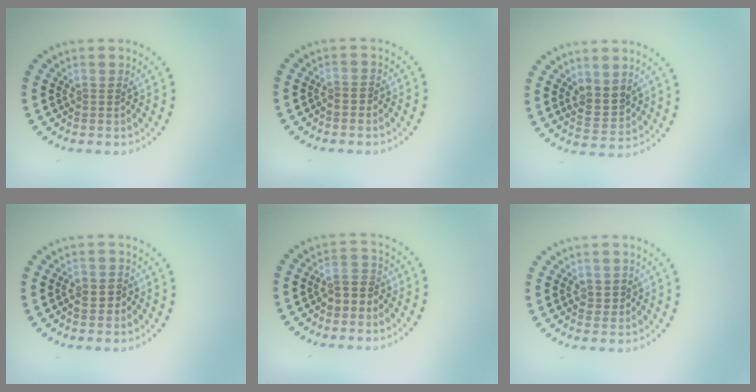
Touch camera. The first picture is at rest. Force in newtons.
{"total": 0.6, "press": 0.5, "slide": 0.4}
{"total": 2.7, "press": 2.5, "slide": 0.8}
{"total": 1.4, "press": 1.4, "slide": 0.4}
{"total": 2.4, "press": 2.2, "slide": 1.0}
{"total": 1.2, "press": 1.2, "slide": 0.2}